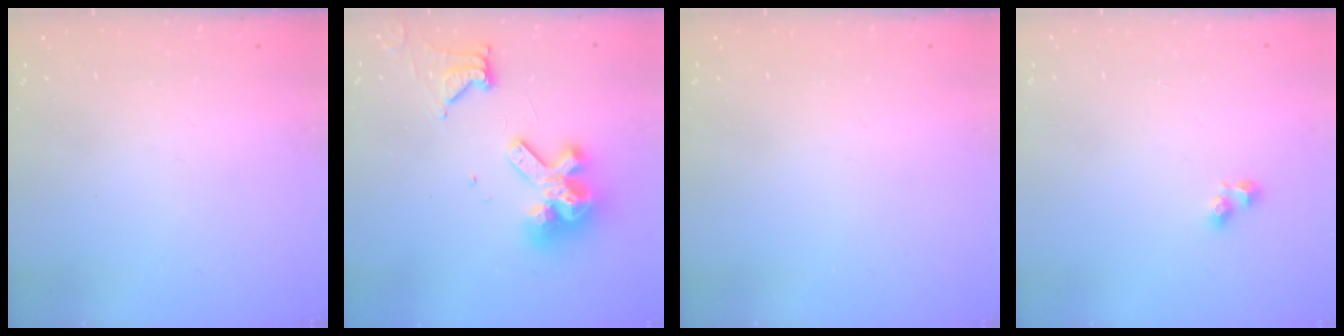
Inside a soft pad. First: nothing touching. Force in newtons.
{"total": 14.7, "press": 14.5, "slide": 1.8}
{"total": 0.0}
{"total": 2.6, "press": 2.6, "slide": 0.2}